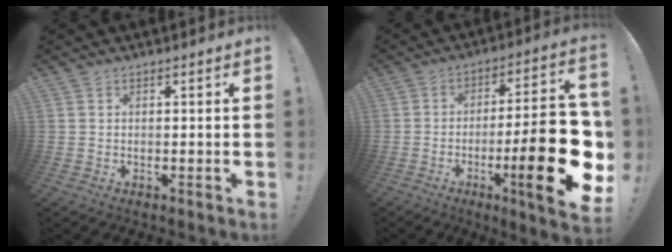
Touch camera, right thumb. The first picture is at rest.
{"total": 24.8, "force": [-6.2, 5.7, 23.3], "torque": [-0.339, 0.024, -0.087]}